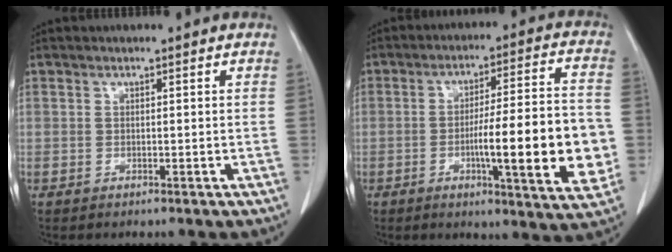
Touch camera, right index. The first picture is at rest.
{"total": 16.7, "force": [-3.2, 1.7, 16.3], "torque": [-0.223, 0.005, -0.044]}